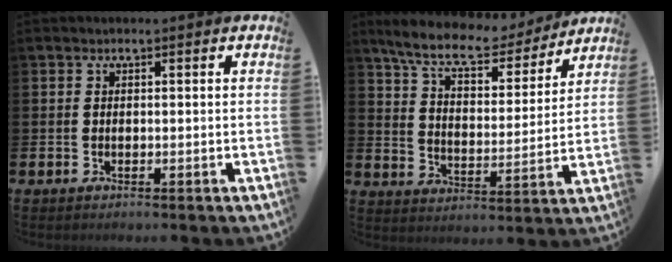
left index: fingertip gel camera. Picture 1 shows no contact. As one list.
[{"total": 9.3, "force": [8.3, 2.1, 3.5], "torque": [-0.097, -0.051, 0.143]}]